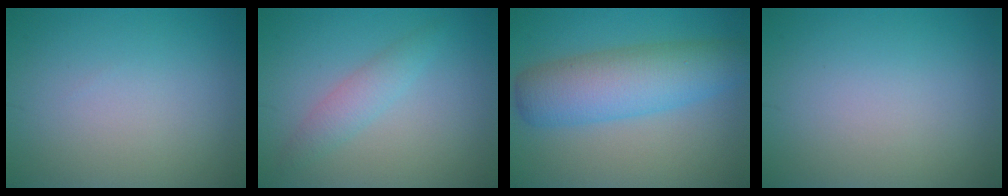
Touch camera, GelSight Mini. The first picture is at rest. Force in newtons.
{"total": 2.2, "press": 2.2, "slide": 0.1}
{"total": 7.0, "press": 7.0, "slide": 0.0}
{"total": 0.0}